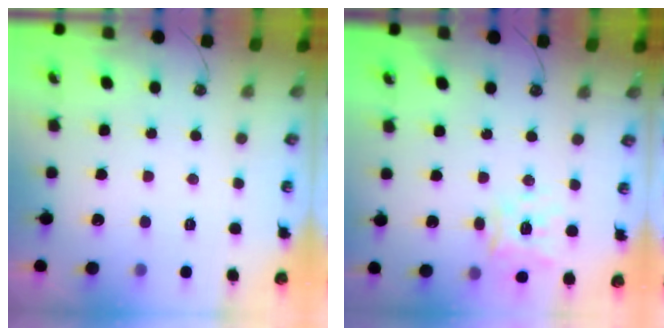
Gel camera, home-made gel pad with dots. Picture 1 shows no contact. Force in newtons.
{"total": 15.2, "press": 15.0, "slide": 1.9}